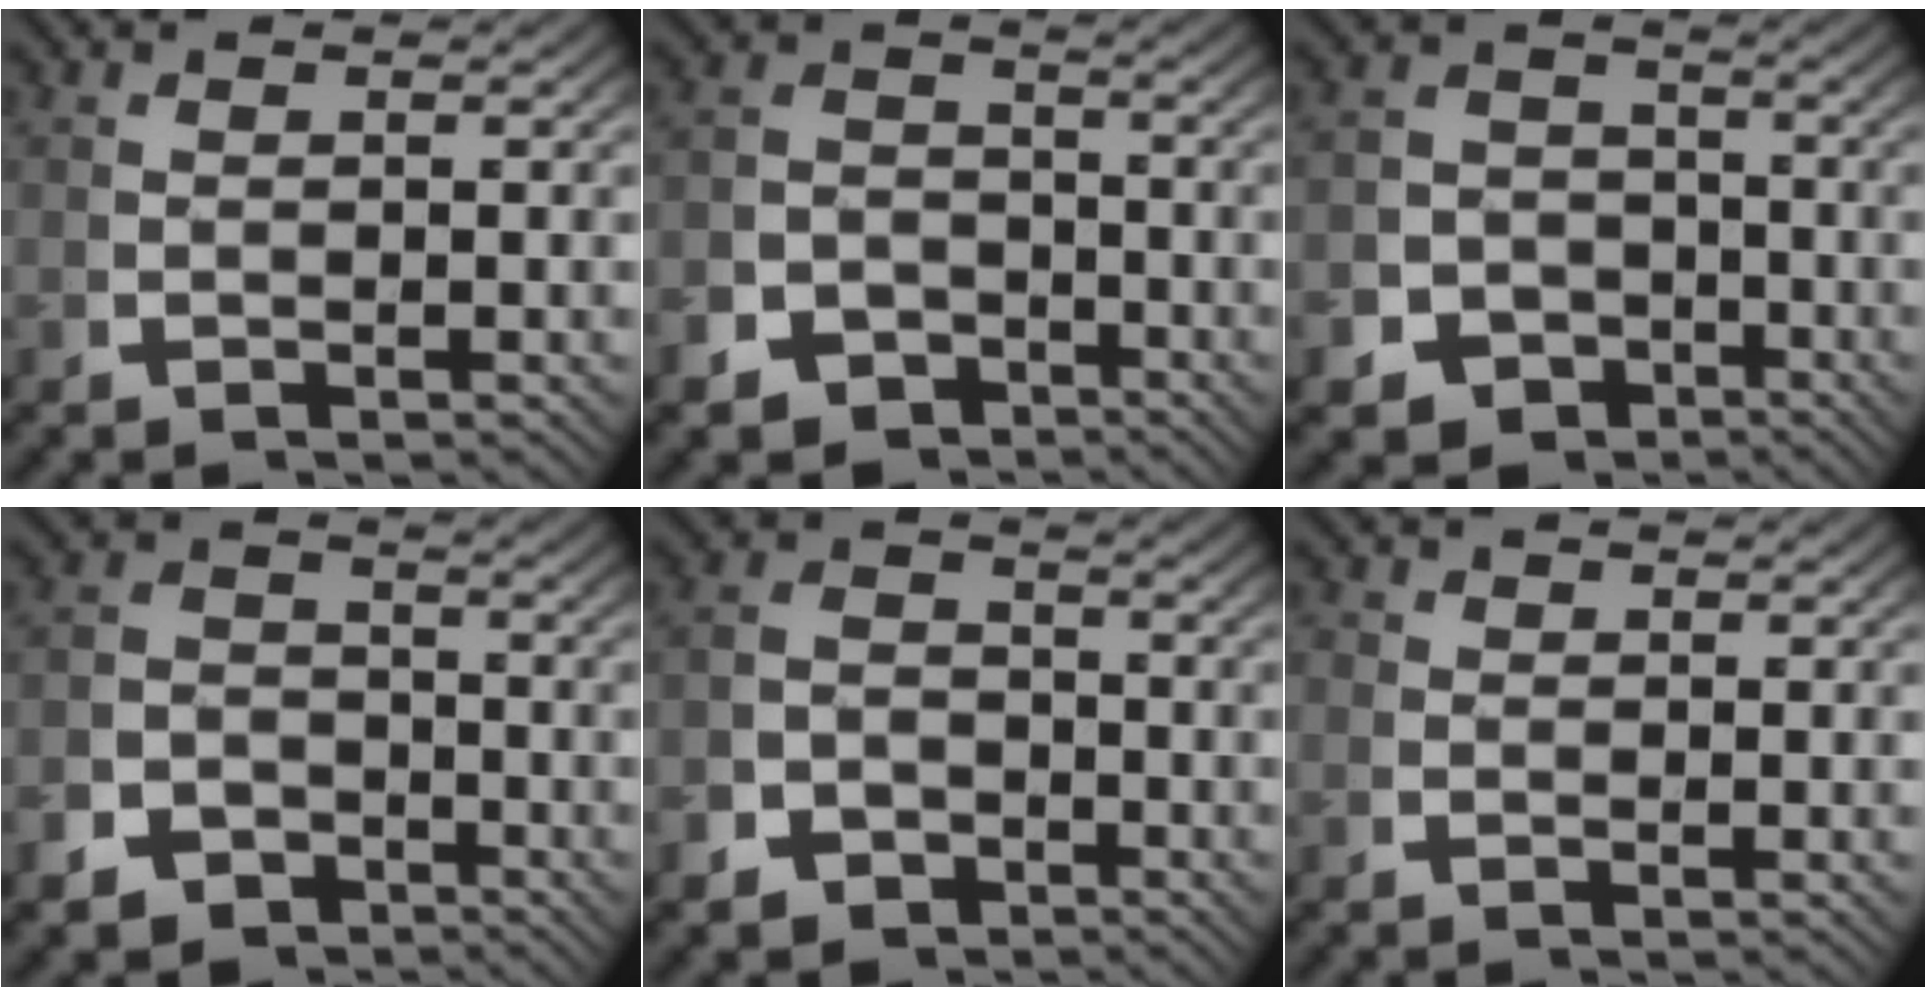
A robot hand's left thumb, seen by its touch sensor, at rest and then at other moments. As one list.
[{"total": 7.0, "force": [-4.2, 5.3, 1.7], "torque": [-0.012, -0.029, -0.071]}, {"total": 10.8, "force": [-5.1, 9.0, 3.0], "torque": [-0.039, -0.042, -0.087]}, {"total": 6.8, "force": [-4.0, 5.2, 1.7], "torque": [-0.012, -0.027, -0.068]}, {"total": 4.3, "force": [-2.7, 3.2, 1.1], "torque": [-0.013, -0.019, -0.045]}, {"total": 1.1, "force": [-0.1, 1.1, 0.2], "torque": [-0.003, -0.004, -0.009]}]